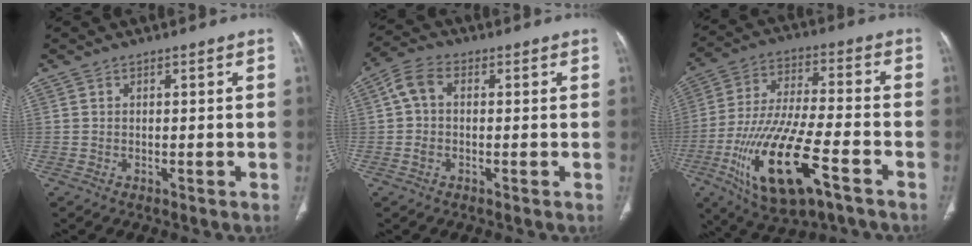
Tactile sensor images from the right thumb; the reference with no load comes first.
{"total": 5.1, "force": [0.5, 3.3, 3.9], "torque": [-0.077, 0.014, 0.000]}
{"total": 20.4, "force": [-8.8, 6.8, 17.1], "torque": [-0.347, 0.022, -0.149]}